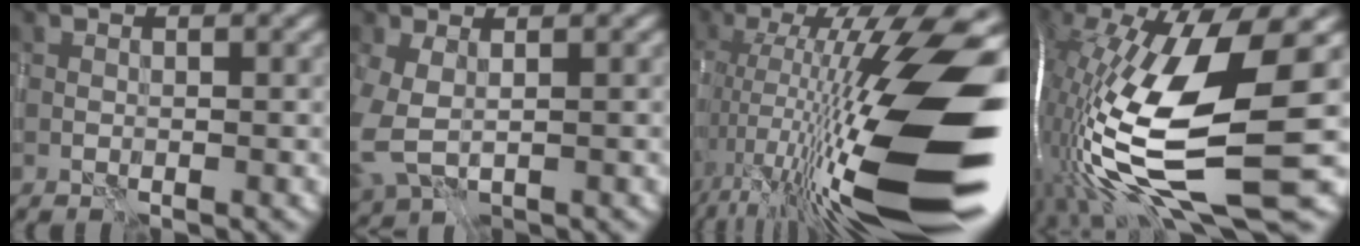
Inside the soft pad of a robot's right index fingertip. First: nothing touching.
{"total": 4.9, "force": [-0.7, 3.0, 3.8], "torque": [-0.104, -0.019, -0.003]}
{"total": 19.3, "force": [-4.4, 3.1, 18.5], "torque": [-0.314, 0.030, -0.081]}
{"total": 17.6, "force": [-2.5, 5.6, 16.5], "torque": [-0.346, -0.024, -0.043]}